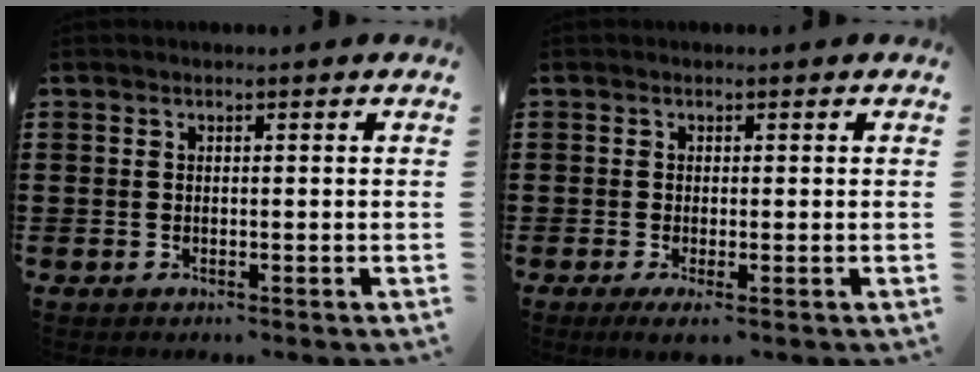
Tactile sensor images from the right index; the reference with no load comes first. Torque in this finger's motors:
{"motor_torque": [-0.61, 0.64, -0.50, 0.01]}